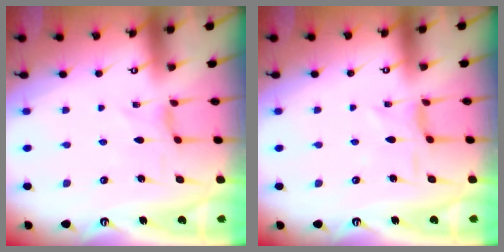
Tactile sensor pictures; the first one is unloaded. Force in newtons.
{"total": 2.4, "press": 2.4, "slide": 0.6}